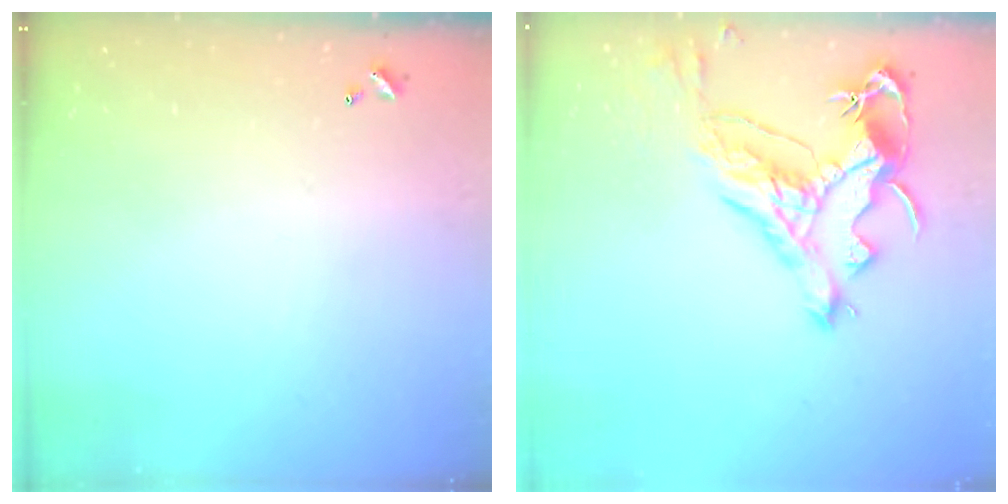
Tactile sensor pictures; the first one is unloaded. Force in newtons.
{"total": 5.8, "press": 5.5, "slide": 1.6}